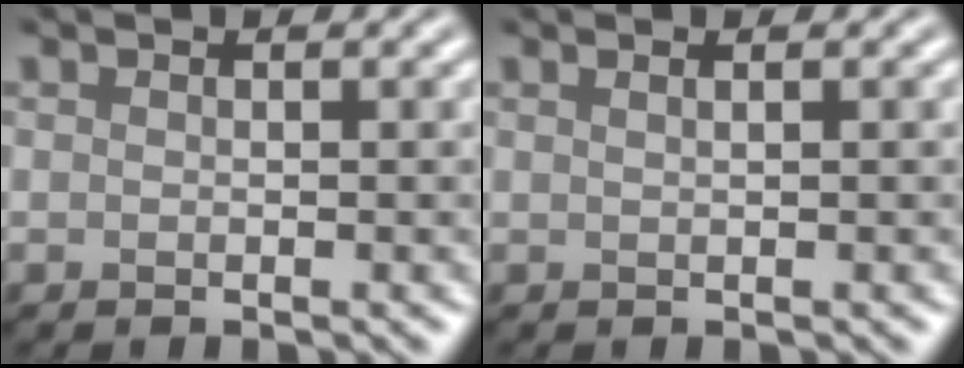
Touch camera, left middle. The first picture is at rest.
{"total": 2.1, "force": [1.0, 1.2, 1.5], "torque": [0.004, 0.009, -0.013]}